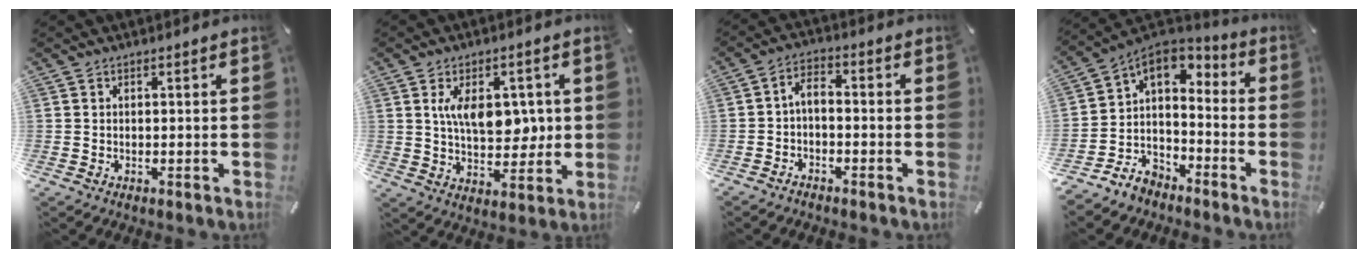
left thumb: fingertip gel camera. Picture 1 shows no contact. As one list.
[{"total": 11.2, "force": [2.3, 6.4, 8.9], "torque": [-0.139, -0.005, 0.038]}, {"total": 3.2, "force": [-1.7, 1.4, 2.3], "torque": [-0.049, 0.011, -0.036]}, {"total": 8.1, "force": [-2.4, 7.3, 2.7], "torque": [-0.068, 0.009, -0.040]}]